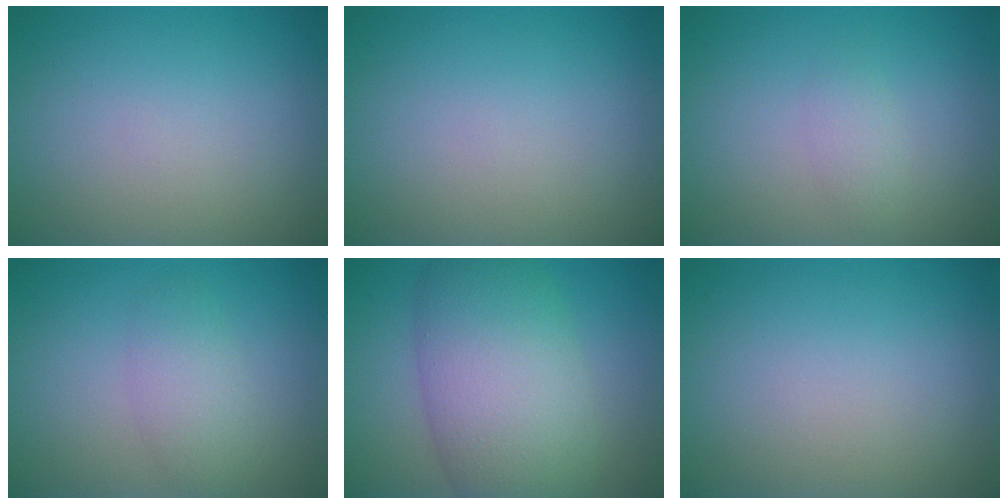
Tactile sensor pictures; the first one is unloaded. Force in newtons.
{"total": 0.0}
{"total": 1.3, "press": 1.3, "slide": 0.0}
{"total": 2.6, "press": 2.6, "slide": 0.2}
{"total": 9.6, "press": 9.6, "slide": 0.2}
{"total": 0.0}